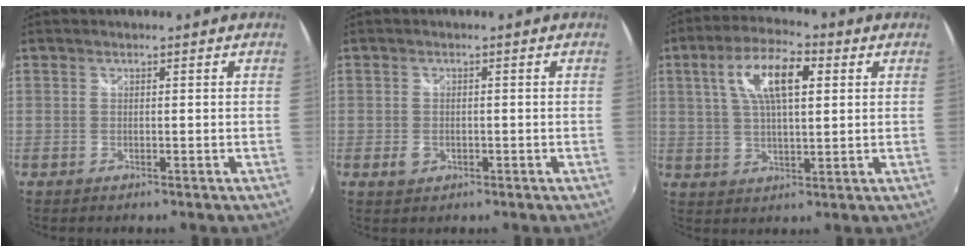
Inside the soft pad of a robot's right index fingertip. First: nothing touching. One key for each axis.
{"total": 2.6, "fx": -0.9, "fy": 2.0, "fz": 1.5, "tx": -0.027, "ty": -0.002, "tz": -0.012}
{"total": 11.1, "fx": 3.6, "fy": 4.2, "fz": 9.6, "tx": -0.180, "ty": 0.021, "tz": 0.062}